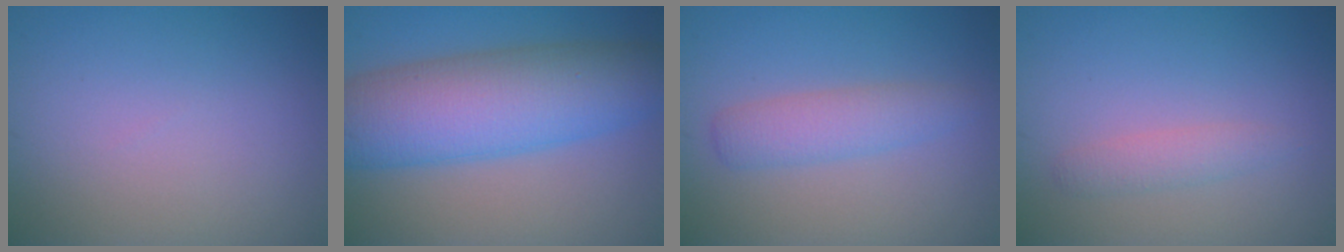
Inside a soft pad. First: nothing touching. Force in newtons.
{"total": 10.2, "press": 10.2, "slide": 0.1}
{"total": 2.8, "press": 2.8, "slide": 0.1}
{"total": 1.6, "press": 1.6, "slide": 0.0}